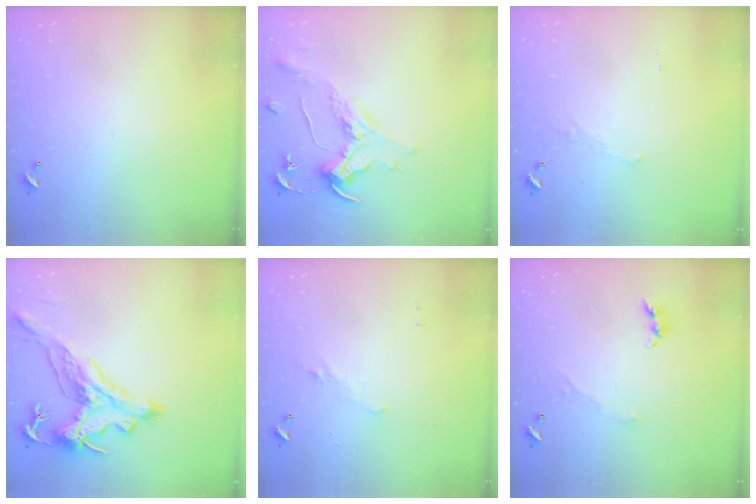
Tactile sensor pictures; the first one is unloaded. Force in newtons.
{"total": 1.5, "press": 1.3, "slide": 0.7}
{"total": 1.1, "press": 0.8, "slide": 0.7}
{"total": 3.9, "press": 3.5, "slide": 1.6}
{"total": 1.3, "press": 1.2, "slide": 0.6}
{"total": 0.8, "press": 0.7, "slide": 0.3}